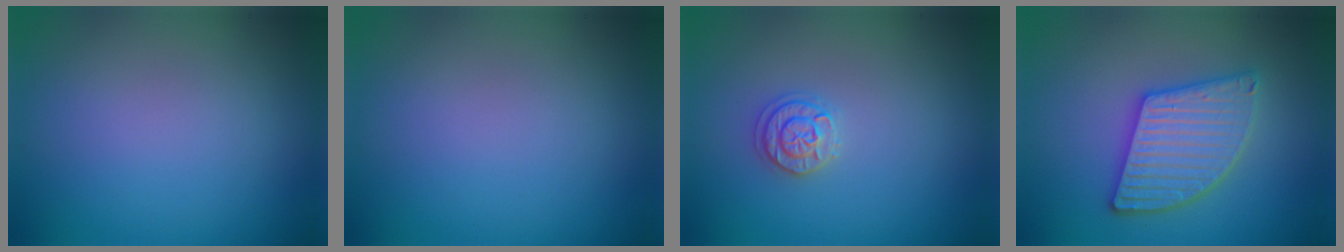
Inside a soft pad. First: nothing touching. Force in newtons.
{"total": 0.0}
{"total": 1.8, "press": 1.8, "slide": 0.1}
{"total": 5.5, "press": 5.5, "slide": 0.5}